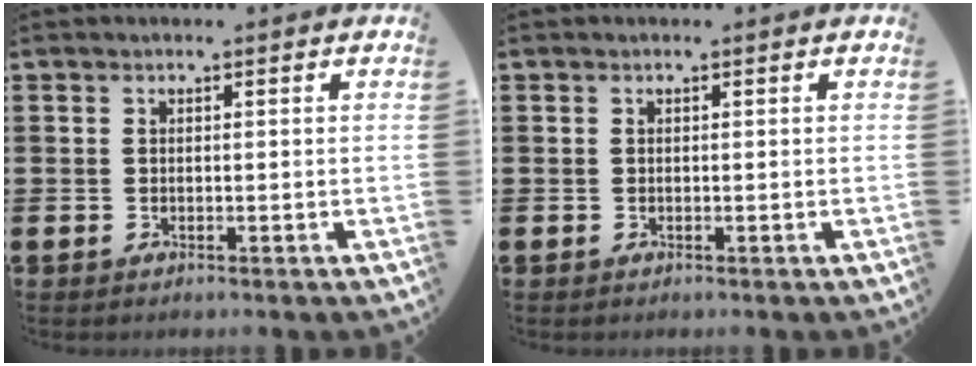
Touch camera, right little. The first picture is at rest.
{"total": 0.0}